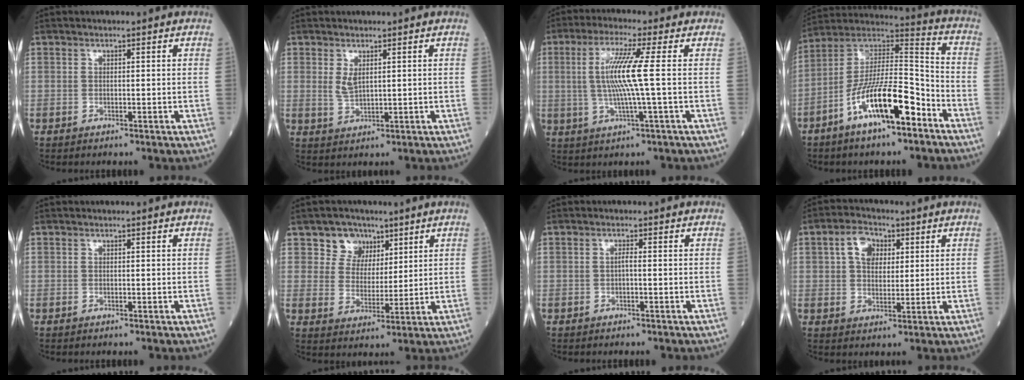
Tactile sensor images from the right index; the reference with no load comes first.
{"total": 2.2, "force": [0.9, 0.8, 1.8], "torque": [-0.039, -0.005, 0.025]}
{"total": 8.3, "force": [0.6, -1.1, 8.2], "torque": [-0.171, 0.000, 0.012]}
{"total": 15.4, "force": [-7.9, 3.5, 12.7], "torque": [-0.233, 0.010, -0.138]}
{"total": 0.0}
{"total": 6.1, "force": [3.7, 4.8, 0.8], "torque": [-0.014, 0.009, 0.066]}
{"total": 0.7, "force": [-0.2, 0.0, 0.6], "torque": [-0.008, 0.002, -0.006]}
{"total": 5.6, "force": [1.9, 3.8, 3.7], "torque": [-0.069, 0.019, 0.033]}